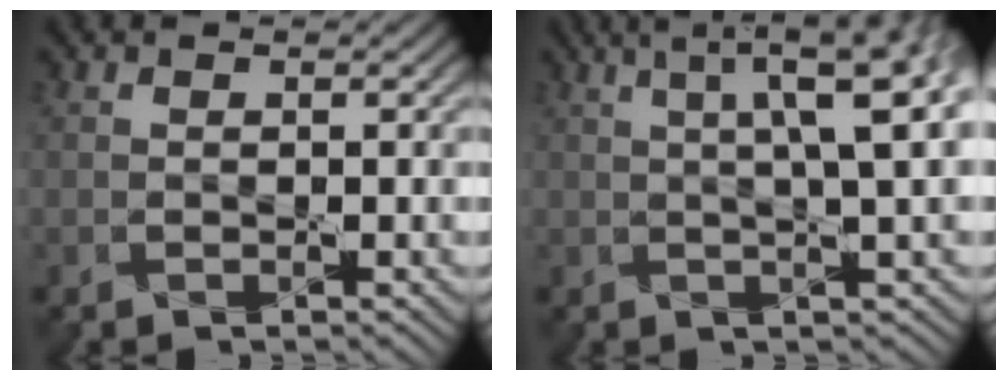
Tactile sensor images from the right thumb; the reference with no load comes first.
{"total": 9.2, "force": [2.9, 1.9, 8.5], "torque": [-0.091, 0.033, 0.033]}